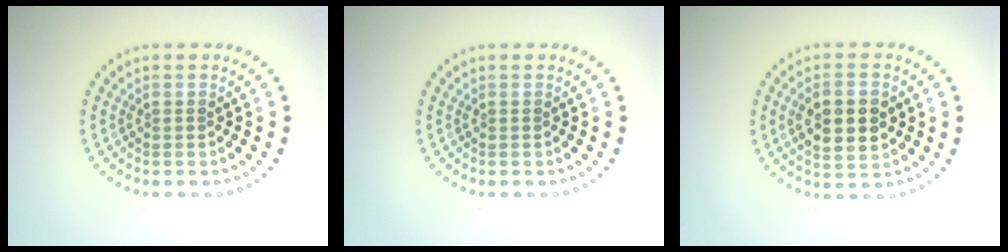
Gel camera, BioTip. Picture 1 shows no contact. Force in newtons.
{"total": 0.0}
{"total": 5.1, "press": 5.1, "slide": 0.4}